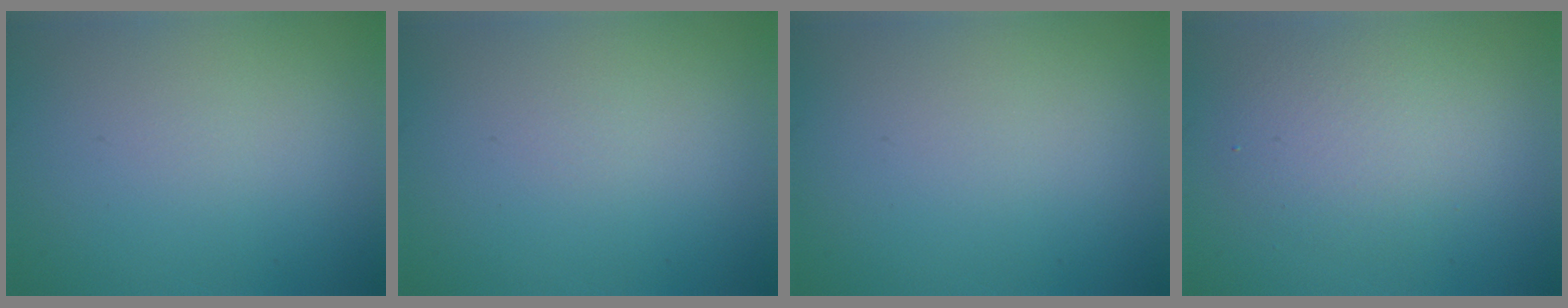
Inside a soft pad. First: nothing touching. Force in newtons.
{"total": 0.0}
{"total": 0.0}
{"total": 3.3, "press": 3.3, "slide": 0.2}